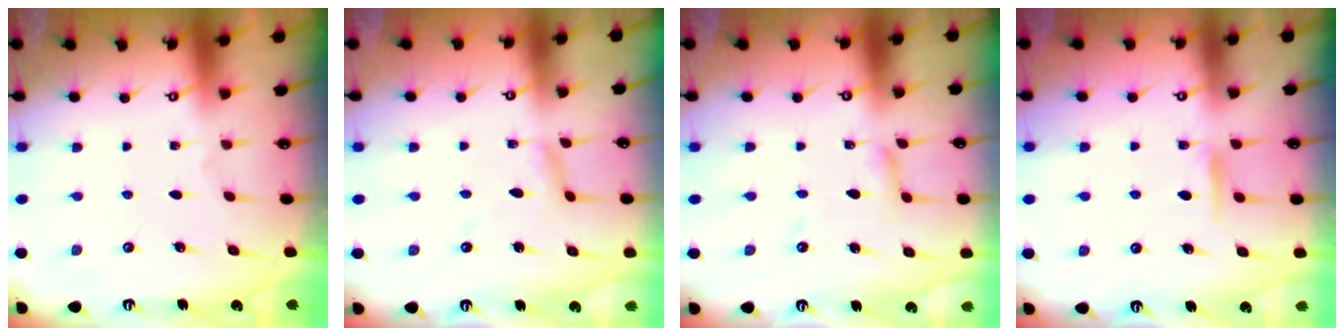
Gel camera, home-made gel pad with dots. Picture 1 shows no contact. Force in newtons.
{"total": 4.1, "press": 4.1, "slide": 0.3}
{"total": 4.6, "press": 4.6, "slide": 0.4}
{"total": 5.8, "press": 5.7, "slide": 0.9}